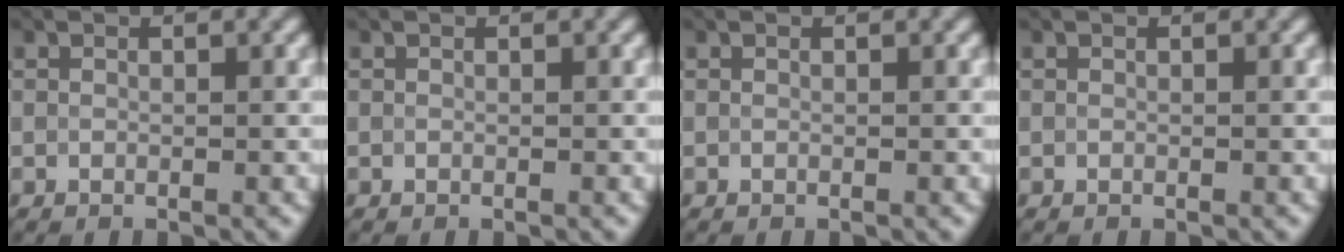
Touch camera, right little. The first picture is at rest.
{"total": 0.0}
{"total": 0.0}
{"total": 0.0}